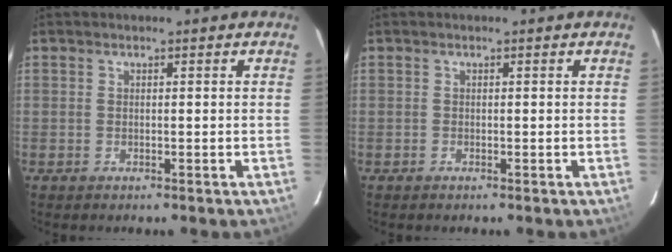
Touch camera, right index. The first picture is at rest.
{"total": 0.0}